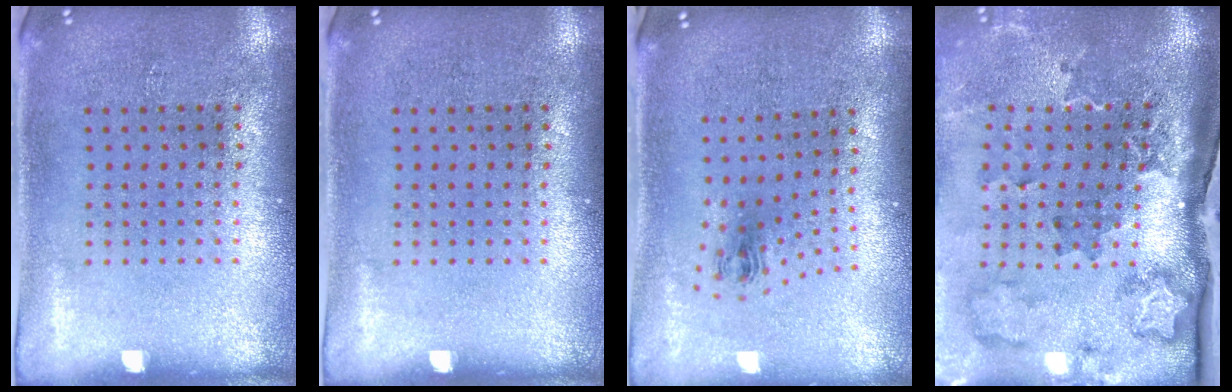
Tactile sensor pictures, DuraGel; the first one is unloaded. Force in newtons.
{"total": 0.0}
{"total": 1.0, "press": 0.5, "slide": 0.9}
{"total": 3.0, "press": 2.2, "slide": 2.0}